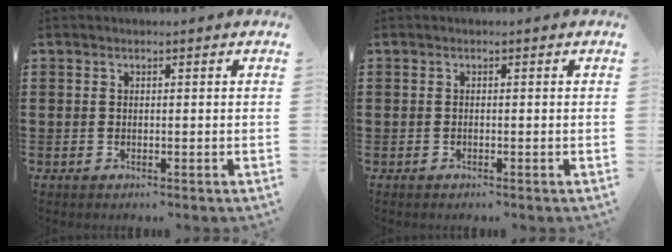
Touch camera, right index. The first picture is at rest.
{"total": 0.0}